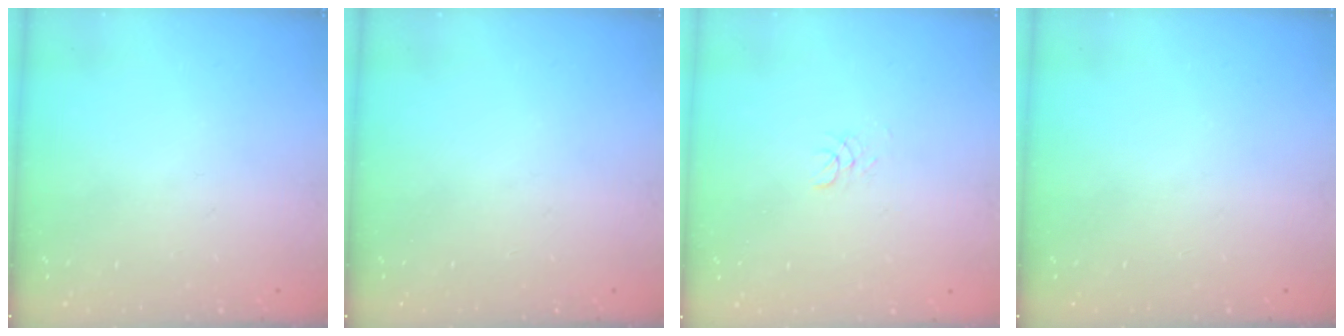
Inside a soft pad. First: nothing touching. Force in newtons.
{"total": 0.0}
{"total": 1.7, "press": 1.7, "slide": 0.2}
{"total": 0.0}